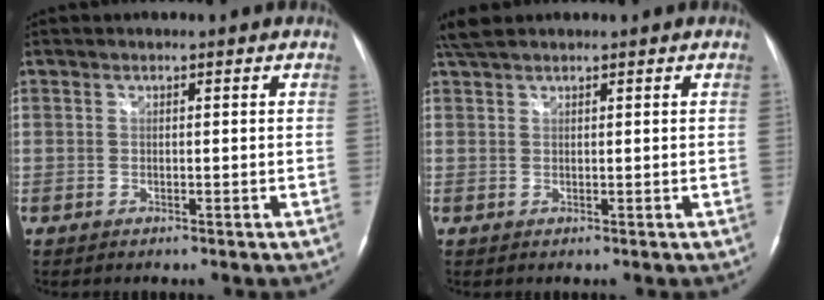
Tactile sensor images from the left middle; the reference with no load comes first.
{"total": 3.0, "force": [2.6, 0.6, 1.2], "torque": [-0.033, 0.019, 0.054]}